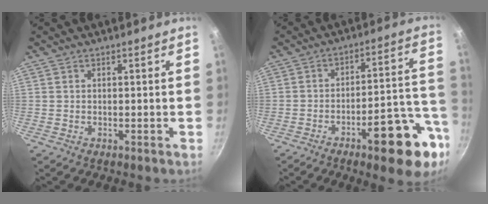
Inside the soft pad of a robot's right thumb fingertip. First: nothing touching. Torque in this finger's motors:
{"motor_torque": [2.38, 1.68, 1.08, -0.65, 0.07]}